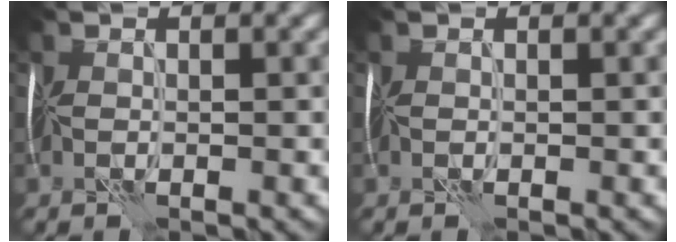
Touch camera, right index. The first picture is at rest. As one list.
[{"total": 0.0}]